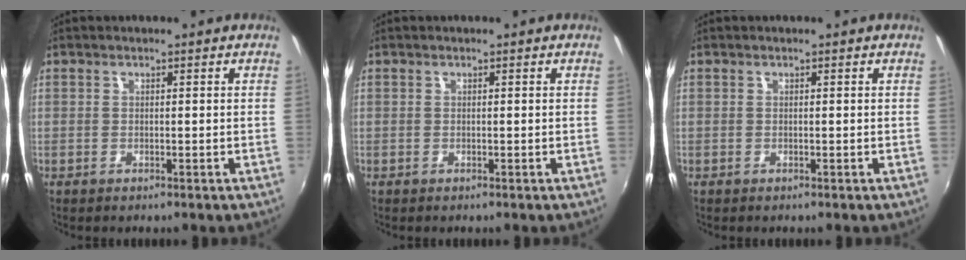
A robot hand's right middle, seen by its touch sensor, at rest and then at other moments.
{"total": 0.0}
{"total": 0.0}